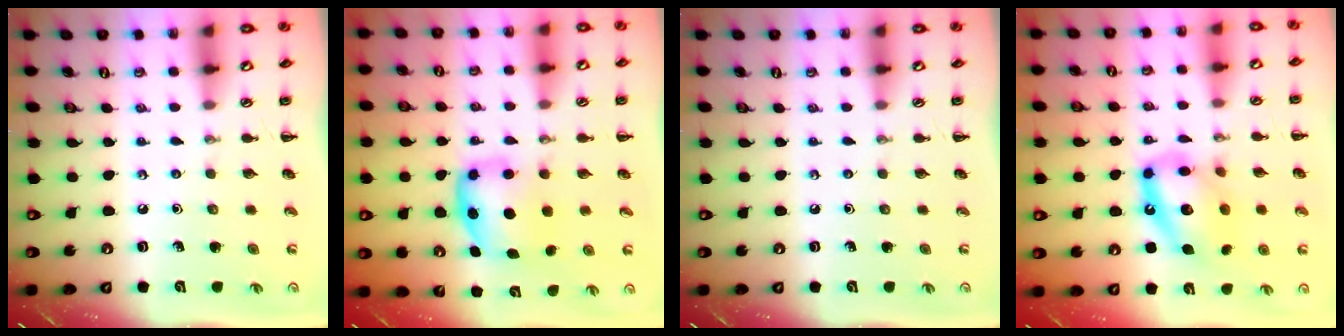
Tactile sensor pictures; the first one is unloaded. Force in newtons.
{"total": 6.1, "press": 6.1, "slide": 0.5}
{"total": 0.0}
{"total": 15.7, "press": 15.3, "slide": 3.2}